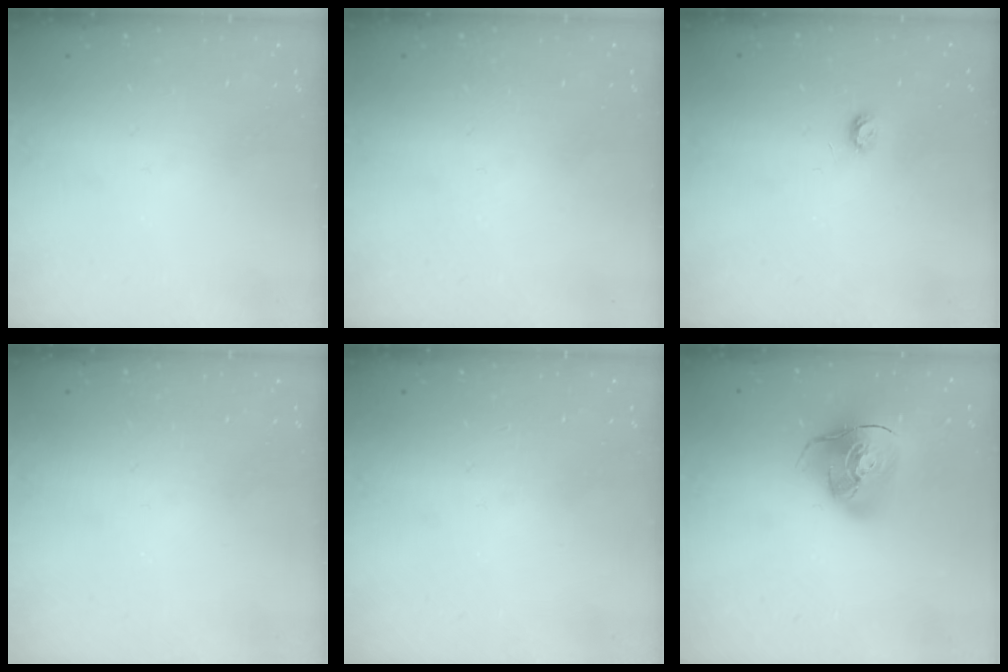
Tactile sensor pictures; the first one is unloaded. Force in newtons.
{"total": 0.0}
{"total": 4.2, "press": 4.2, "slide": 0.5}
{"total": 0.0}
{"total": 0.0}
{"total": 16.2, "press": 16.0, "slide": 2.4}